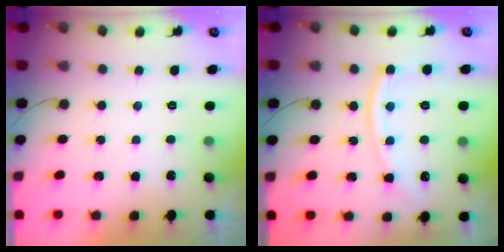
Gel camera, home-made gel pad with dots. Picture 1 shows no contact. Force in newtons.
{"total": 12.4, "press": 12.3, "slide": 1.0}